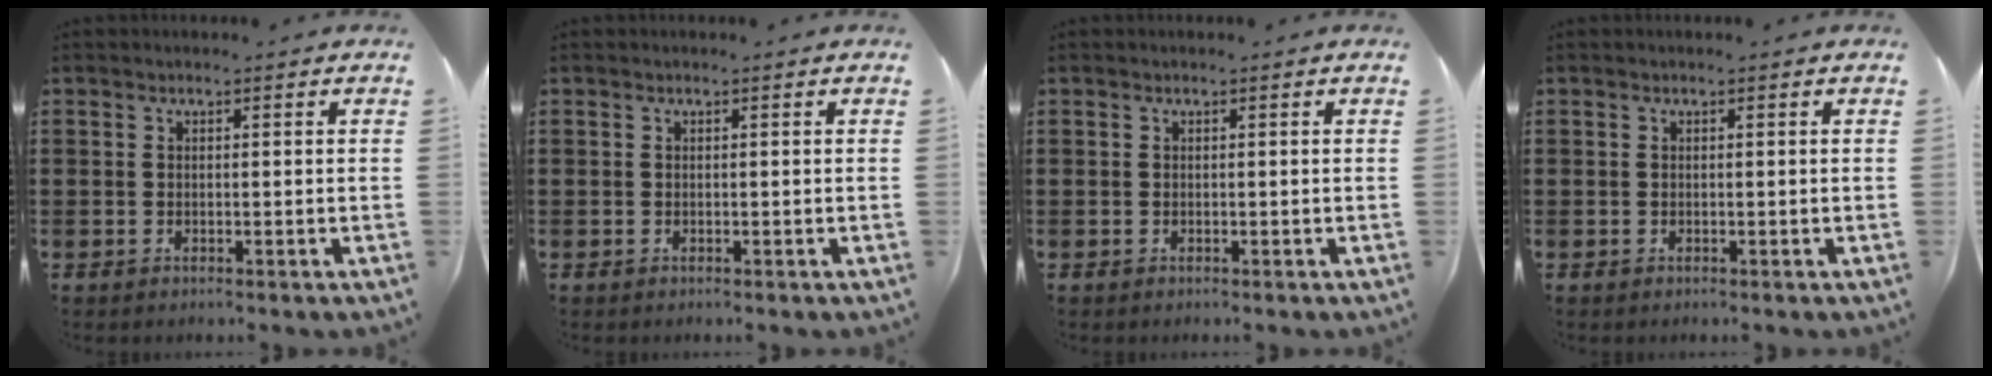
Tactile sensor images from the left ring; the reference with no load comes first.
{"total": 0.0}
{"total": 0.0}
{"total": 0.0}